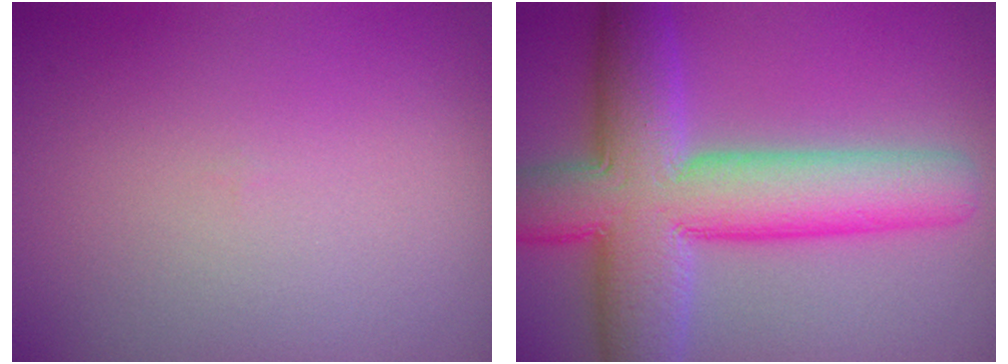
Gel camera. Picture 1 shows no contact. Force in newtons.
{"total": 11.7, "press": 11.7, "slide": 0.6}